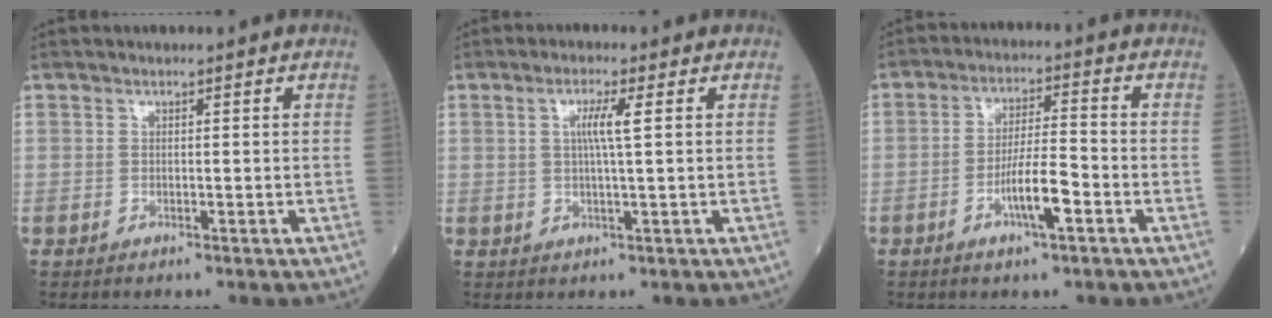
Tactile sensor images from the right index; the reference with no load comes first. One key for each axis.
{"total": 3.6, "fx": 0.8, "fy": -0.4, "fz": 3.5, "tx": -0.069, "ty": 0.001, "tz": 0.013}
{"total": 6.9, "fx": -2.9, "fy": 0.8, "fz": 6.2, "tx": -0.117, "ty": 0.001, "tz": -0.053}